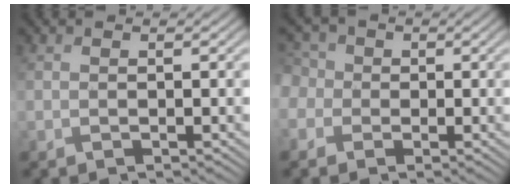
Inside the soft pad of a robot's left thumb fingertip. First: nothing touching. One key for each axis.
{"total": 5.4, "fx": 0.3, "fy": 4.9, "fz": 2.2, "tx": -0.093, "ty": 0.010, "tz": -0.020}